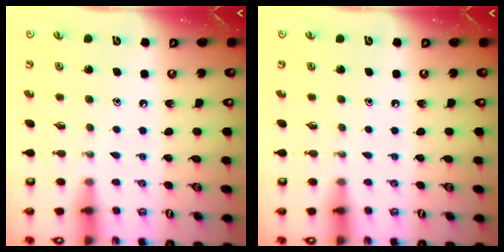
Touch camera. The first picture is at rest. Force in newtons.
{"total": 0.0}